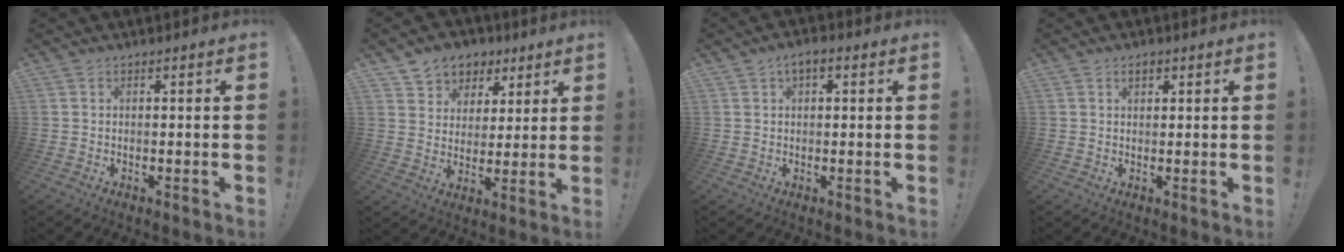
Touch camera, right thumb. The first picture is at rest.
{"total": 7.9, "force": [4.4, 6.5, 1.0], "torque": [-0.009, -0.037, 0.089]}
{"total": 2.3, "force": [0.2, 0.8, 2.1], "torque": [-0.046, 0.010, 0.004]}
{"total": 2.1, "force": [1.2, 1.1, 1.3], "torque": [-0.014, -0.002, 0.019]}